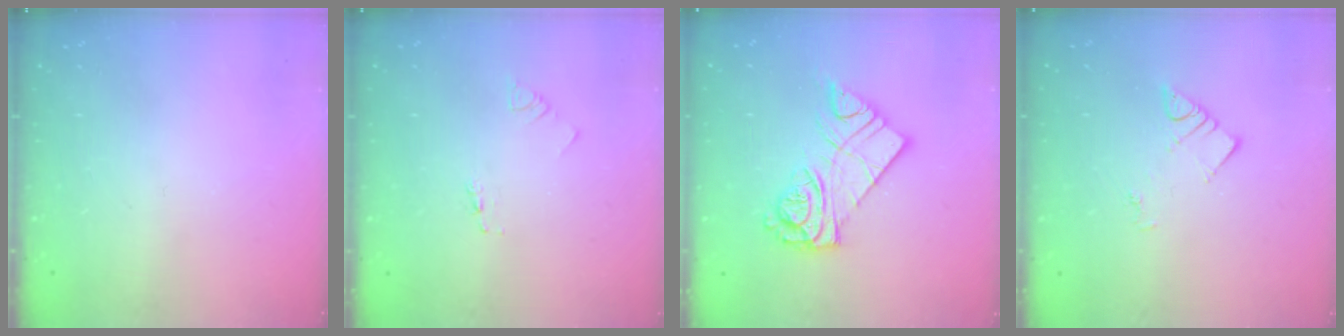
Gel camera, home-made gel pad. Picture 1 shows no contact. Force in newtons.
{"total": 1.8, "press": 1.8, "slide": 0.2}
{"total": 12.4, "press": 12.4, "slide": 0.9}
{"total": 3.5, "press": 3.5, "slide": 0.4}